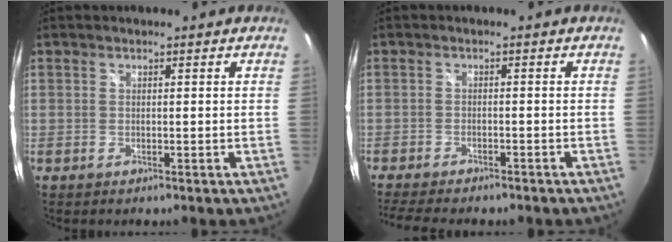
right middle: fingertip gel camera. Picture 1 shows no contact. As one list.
[{"total": 9.3, "force": [-7.9, 2.1, 4.3], "torque": [-0.101, -0.021, -0.123]}]